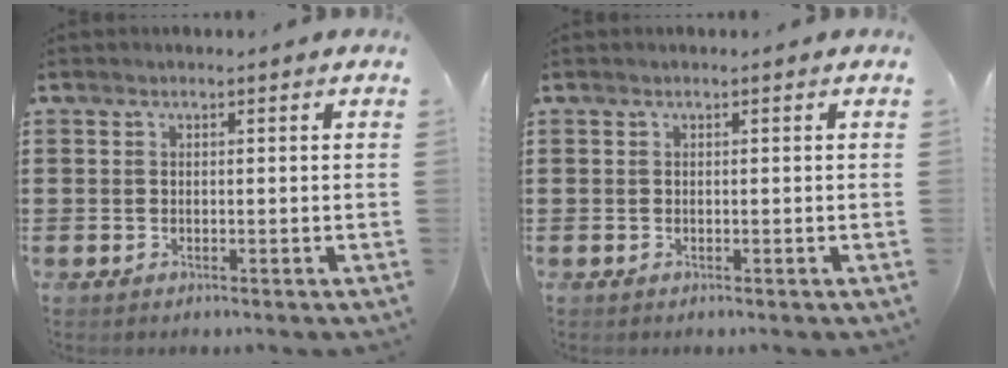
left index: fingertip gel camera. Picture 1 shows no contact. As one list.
[{"total": 0.0}]